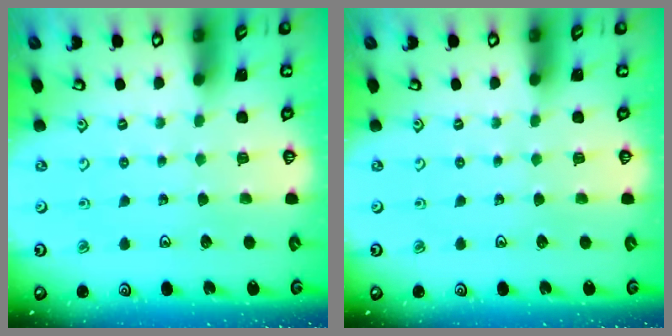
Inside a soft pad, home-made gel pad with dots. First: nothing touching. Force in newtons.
{"total": 0.0}